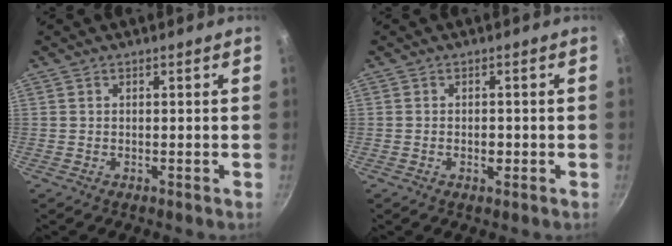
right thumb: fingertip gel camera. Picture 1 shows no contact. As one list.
[{"total": 1.7, "force": [-0.5, 1.1, 1.3], "torque": [-0.017, 0.003, -0.008]}]